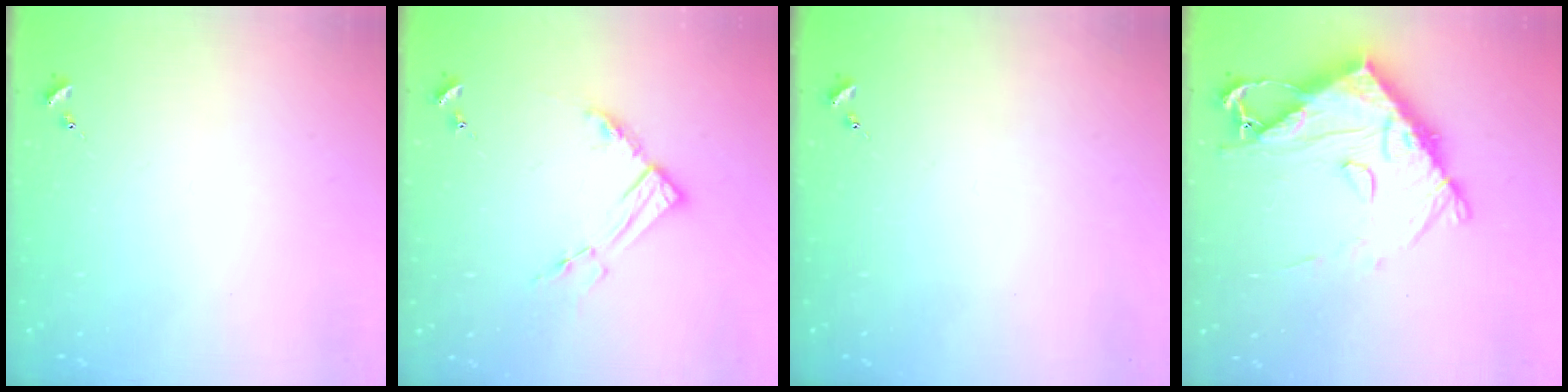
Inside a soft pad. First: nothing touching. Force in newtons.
{"total": 8.9, "press": 8.9, "slide": 0.8}
{"total": 0.0}
{"total": 14.6, "press": 14.6, "slide": 1.5}